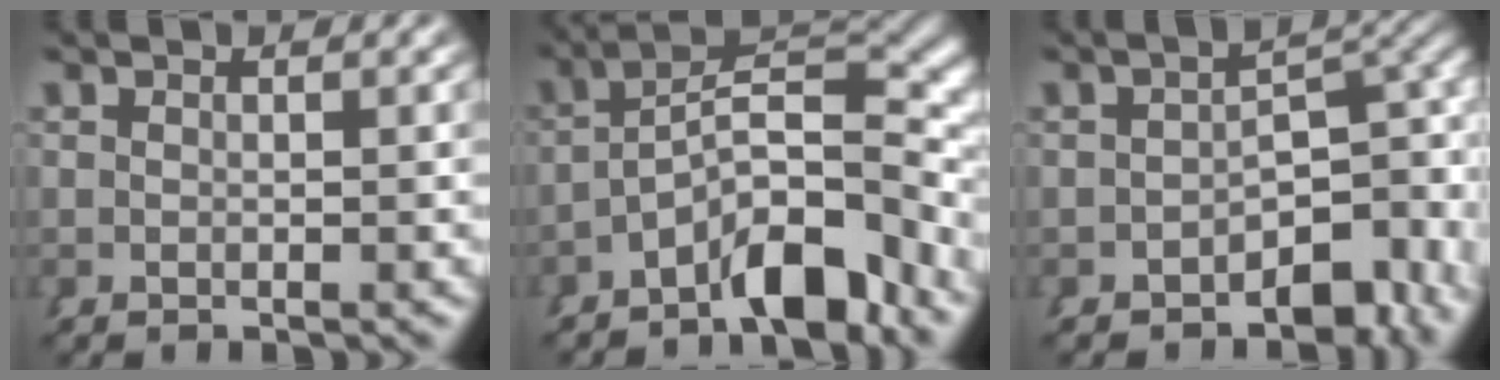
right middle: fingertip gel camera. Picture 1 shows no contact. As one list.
[{"total": 7.4, "force": [-2.5, 3.1, 6.2], "torque": [-0.091, -0.009, -0.036]}, {"total": 5.0, "force": [-1.8, 1.7, 4.3], "torque": [-0.034, -0.001, -0.023]}]